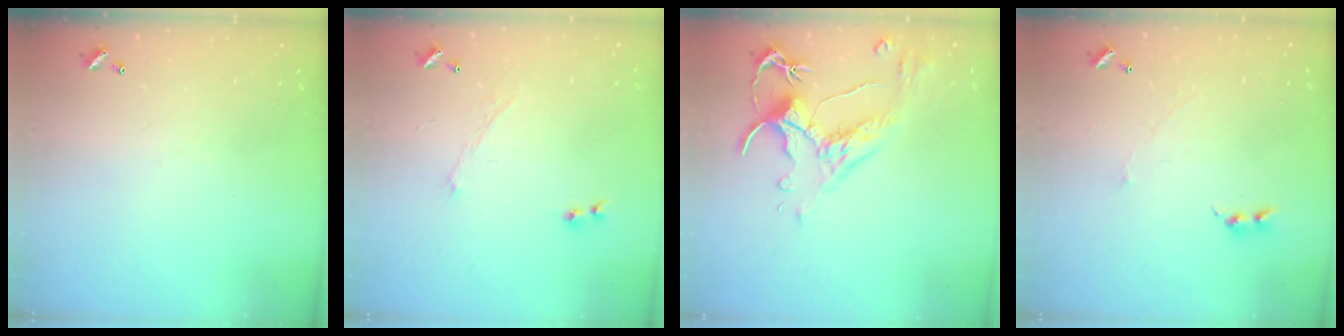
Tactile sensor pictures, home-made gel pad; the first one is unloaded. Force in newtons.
{"total": 1.2, "press": 1.0, "slide": 0.8}
{"total": 2.5, "press": 2.1, "slide": 1.3}
{"total": 1.1, "press": 0.9, "slide": 0.6}